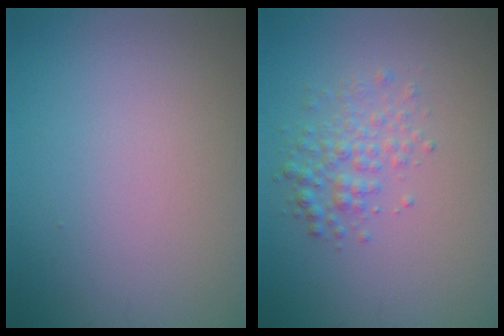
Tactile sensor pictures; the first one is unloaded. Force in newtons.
{"total": 2.5, "press": 2.5, "slide": 0.1}